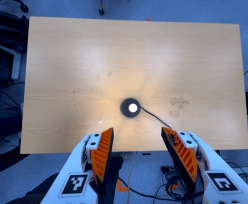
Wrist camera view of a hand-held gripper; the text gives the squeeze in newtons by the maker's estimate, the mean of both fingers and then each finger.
{"total": 0.0}